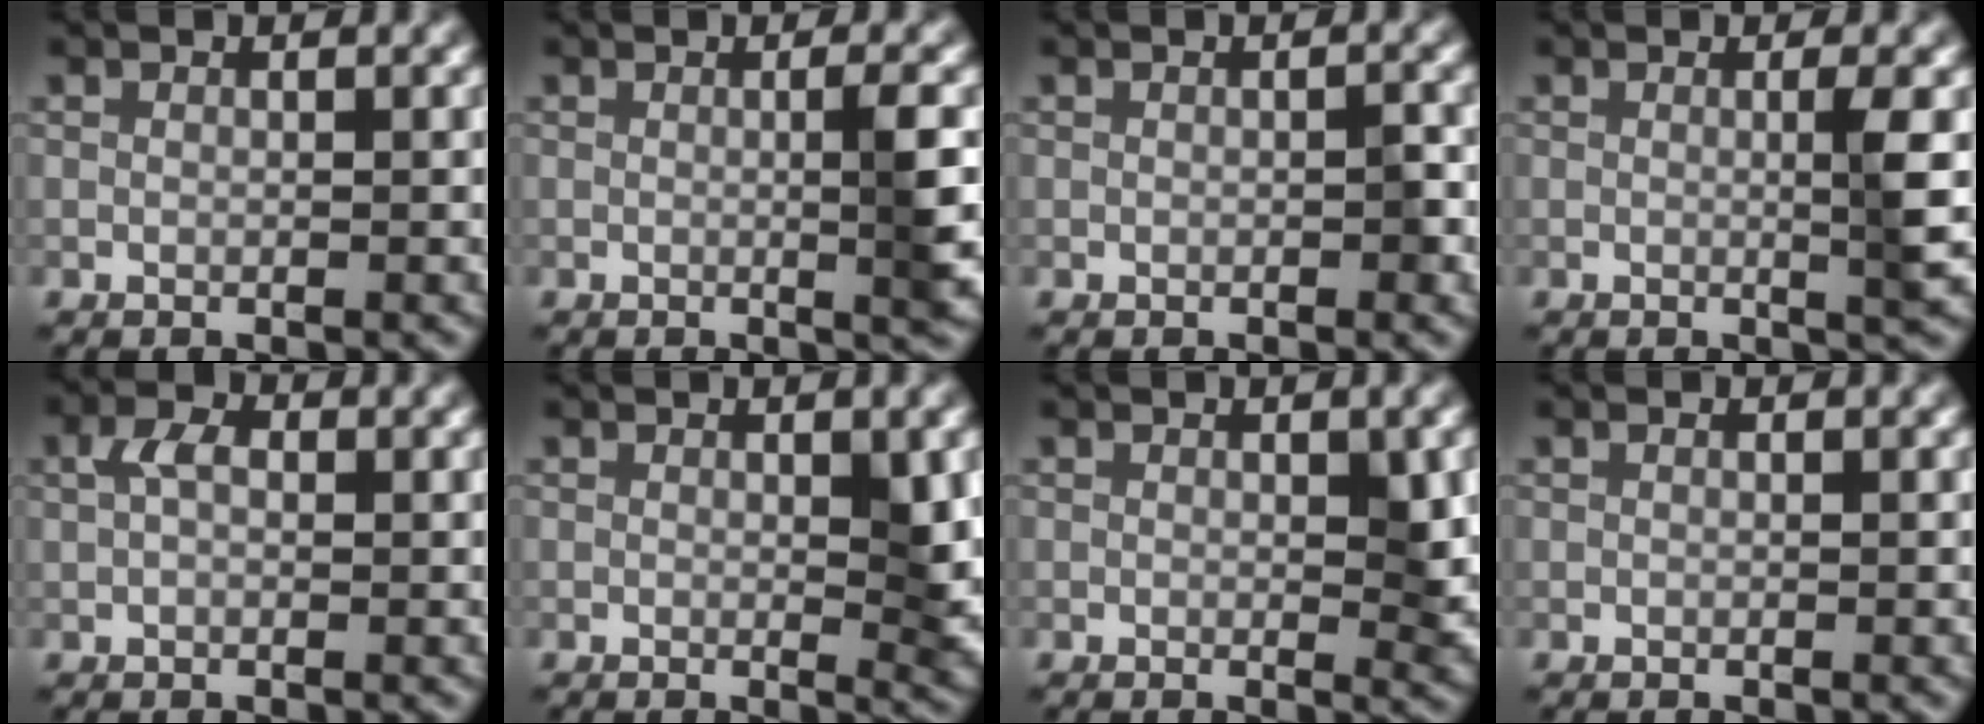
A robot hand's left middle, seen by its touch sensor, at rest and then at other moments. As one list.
[{"total": 3.2, "force": [0.0, 0.5, 3.2], "torque": [-0.039, 0.002, -0.005]}, {"total": 1.0, "force": [-0.4, 0.3, 0.8], "torque": [-0.012, 0.004, -0.004]}, {"total": 2.5, "force": [0.0, 0.2, 2.5], "torque": [-0.041, -0.001, -0.003]}, {"total": 2.4, "force": [0.5, 1.4, 1.8], "torque": [-0.038, 0.006, 0.004]}, {"total": 3.0, "force": [0.3, 0.7, 2.9], "torque": [-0.038, -0.006, 0.005]}, {"total": 2.3, "force": [0.2, 0.7, 2.2], "torque": [-0.025, -0.005, 0.002]}, {"total": 0.0}]